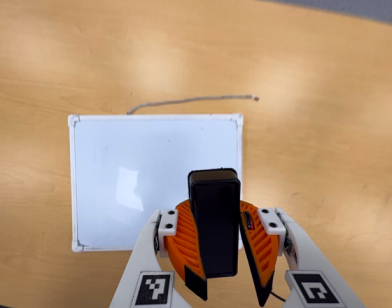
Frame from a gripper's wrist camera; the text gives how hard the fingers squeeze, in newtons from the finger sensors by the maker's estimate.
{"total": 13.4, "left": 12.6, "right": 14.2}